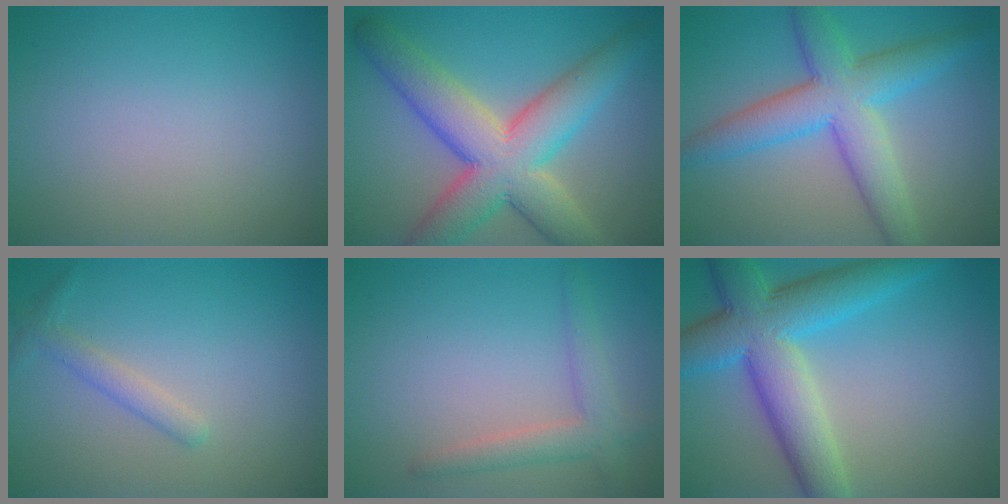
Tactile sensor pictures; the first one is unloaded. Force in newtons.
{"total": 9.9, "press": 9.8, "slide": 0.5}
{"total": 7.1, "press": 7.1, "slide": 0.2}
{"total": 1.7, "press": 1.7, "slide": 0.1}
{"total": 2.7, "press": 2.7, "slide": 0.2}
{"total": 9.2, "press": 9.2, "slide": 0.4}